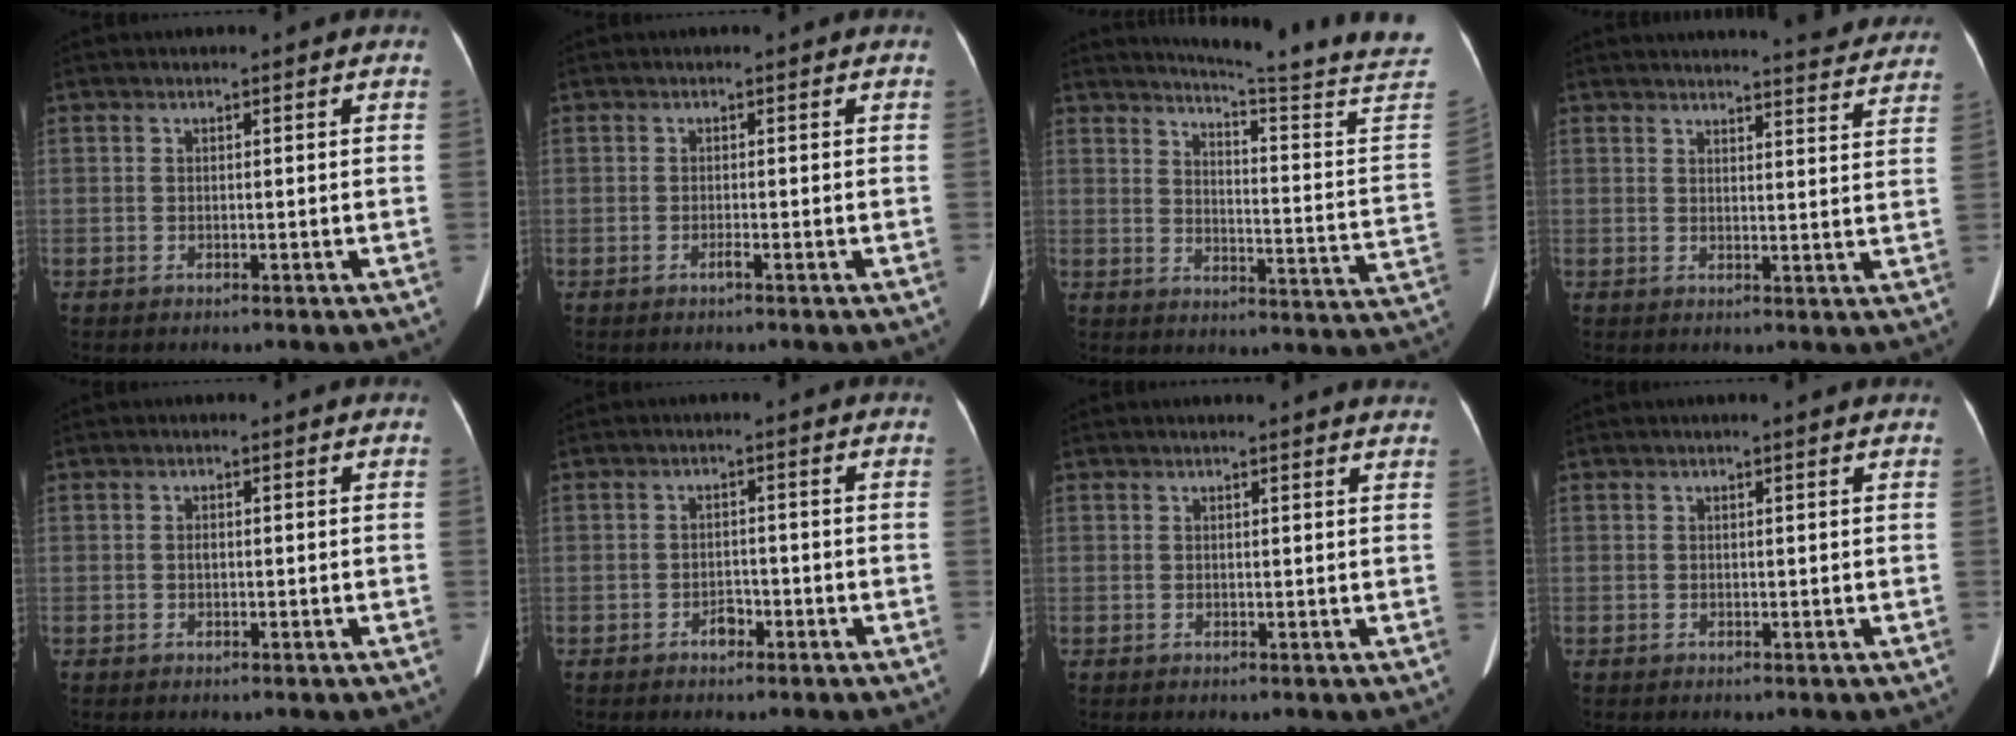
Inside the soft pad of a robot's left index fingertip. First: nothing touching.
{"total": 0.6, "force": [-0.4, -0.1, 0.4], "torque": [-0.008, -0.001, -0.008]}
{"total": 21.6, "force": [20.0, -2.5, 7.6], "torque": [-0.124, -0.138, 0.232]}
{"total": 11.4, "force": [11.1, 0.8, 2.7], "torque": [-0.022, -0.030, 0.111]}
{"total": 0.6, "force": [-0.1, 0.3, 0.4], "torque": [-0.012, 0.000, -0.003]}
{"total": 1.9, "force": [-1.3, 1.1, 0.9], "torque": [-0.013, 0.004, -0.019]}
{"total": 6.9, "force": [6.6, 0.4, 2.0], "torque": [-0.018, 0.005, 0.053]}
{"total": 1.2, "force": [1.0, 0.0, 0.5], "torque": [-0.013, 0.014, 0.013]}